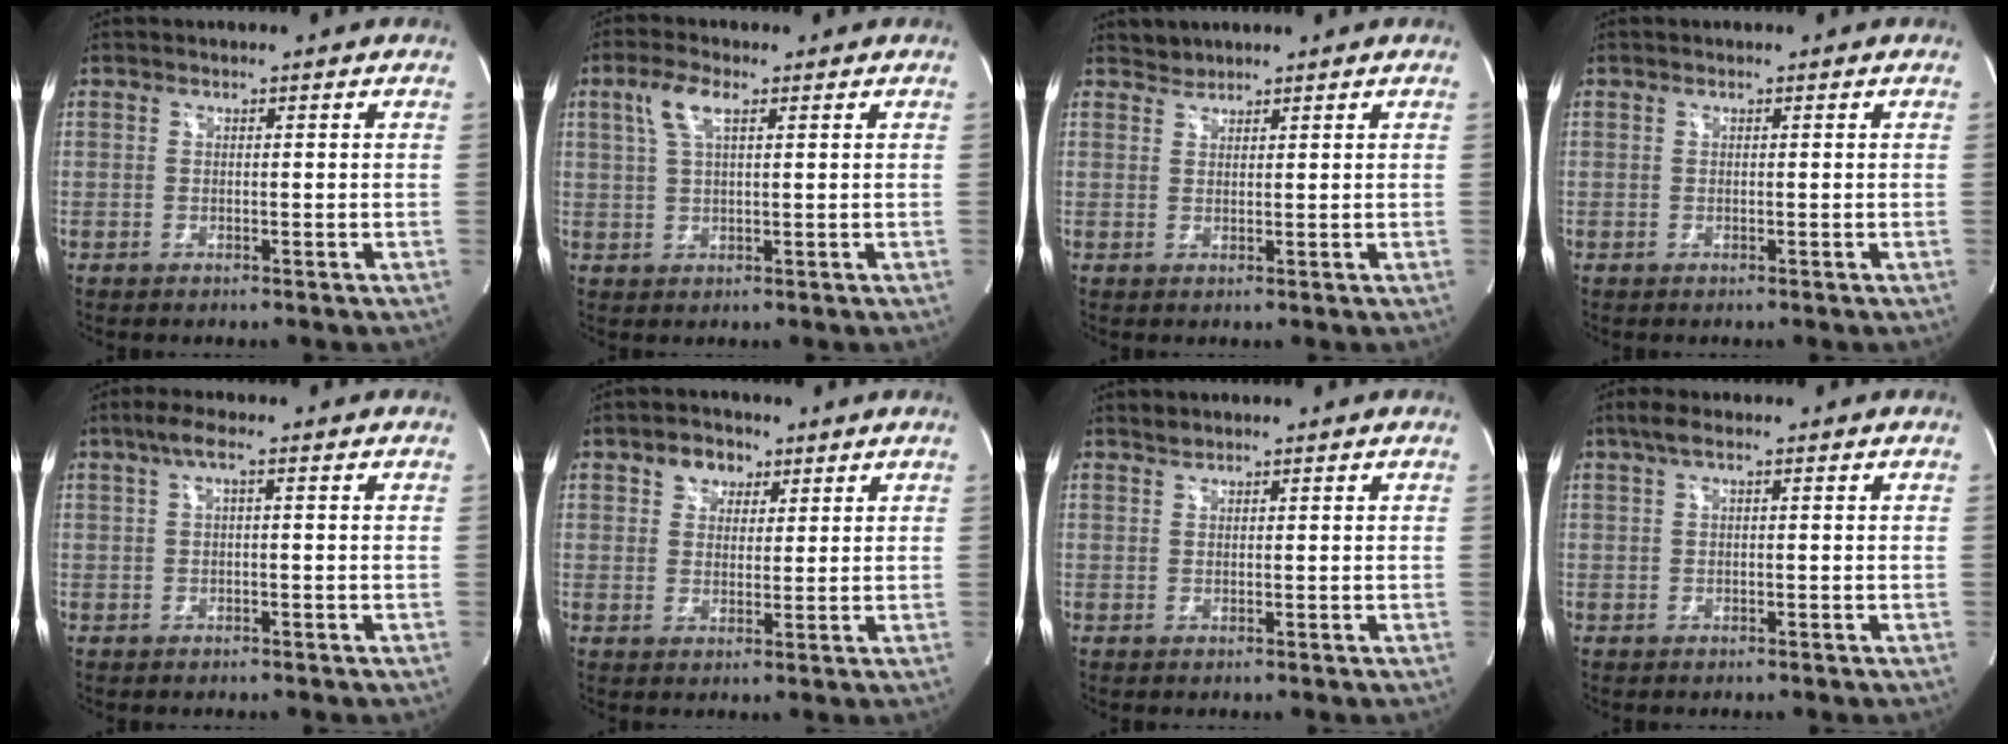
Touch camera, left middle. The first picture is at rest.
{"total": 4.6, "force": [2.1, 1.2, 3.9], "torque": [-0.090, 0.014, 0.046]}
{"total": 1.6, "force": [1.5, 0.3, -0.5], "torque": [0.005, 0.005, 0.028]}
{"total": 0.0}
{"total": 2.8, "force": [1.1, 0.2, 2.5], "torque": [-0.053, 0.018, 0.022]}
{"total": 4.3, "force": [2.4, 3.1, 1.8], "torque": [-0.028, 0.013, 0.042]}
{"total": 0.8, "force": [0.8, 0.1, 0.0], "torque": [-0.007, 0.005, 0.018]}
{"total": 2.4, "force": [1.3, 0.3, 2.0], "torque": [-0.044, 0.021, 0.022]}